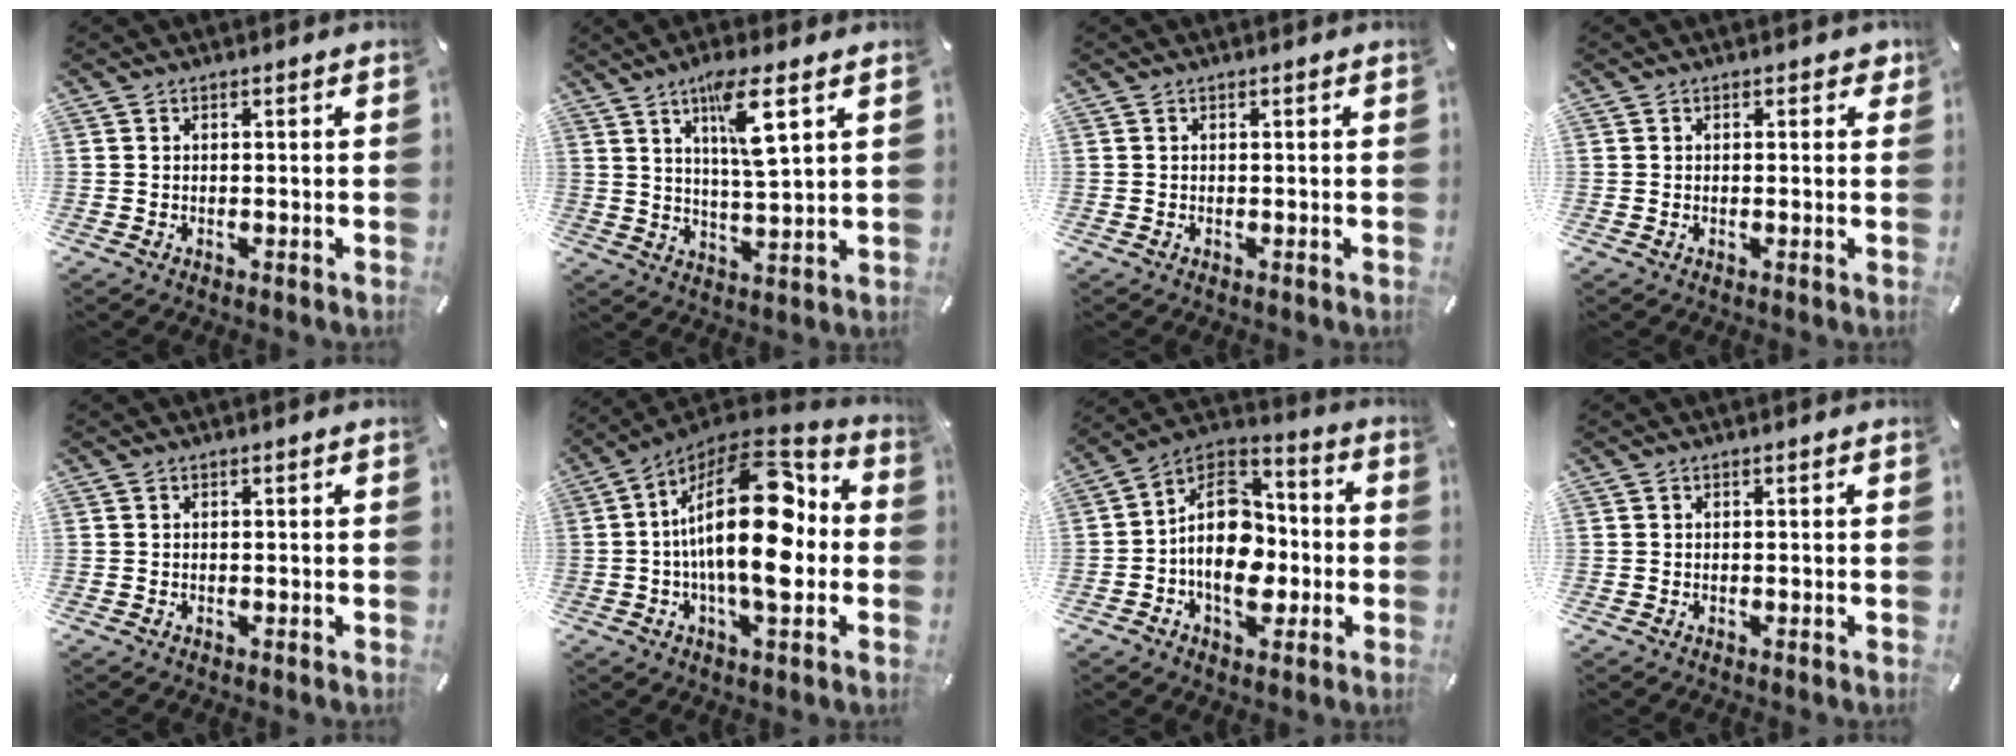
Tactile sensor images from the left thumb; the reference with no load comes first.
{"total": 9.8, "force": [4.9, 1.5, 8.3], "torque": [-0.148, -0.015, 0.079]}
{"total": 0.0}
{"total": 1.3, "force": [0.3, 0.9, 0.9], "torque": [-0.004, -0.001, 0.000]}
{"total": 0.0}
{"total": 25.3, "force": [0.7, 11.4, 22.6], "torque": [-0.400, -0.016, 0.007]}
{"total": 15.8, "force": [-2.8, 11.4, 10.5], "torque": [-0.190, 0.011, -0.053]}
{"total": 0.0}